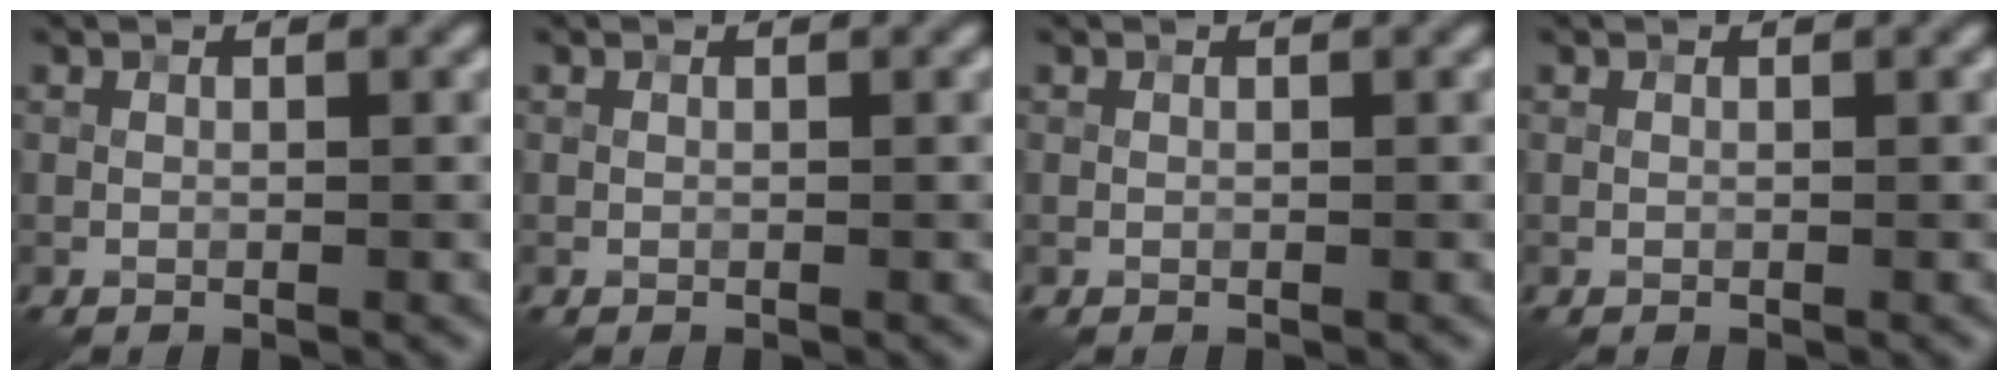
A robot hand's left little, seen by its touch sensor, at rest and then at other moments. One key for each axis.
{"total": 0.0}
{"total": 0.0}
{"total": 0.0}